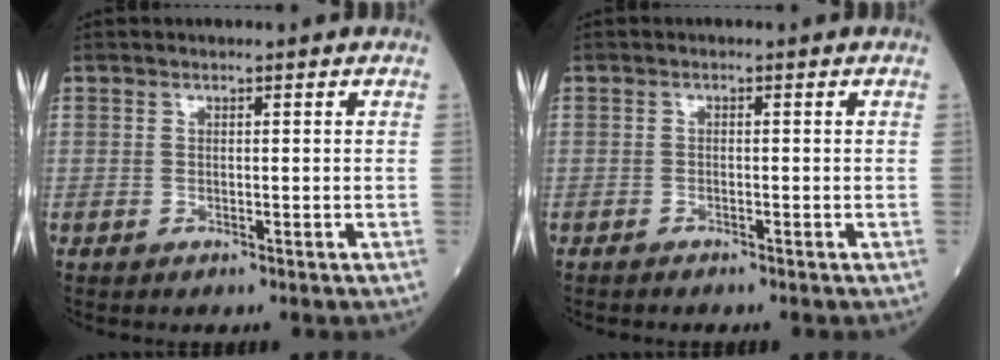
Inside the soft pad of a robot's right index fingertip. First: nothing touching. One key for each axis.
{"total": 1.1, "fx": -0.9, "fy": 0.4, "fz": 0.5, "tx": -0.013, "ty": -0.003, "tz": -0.012}